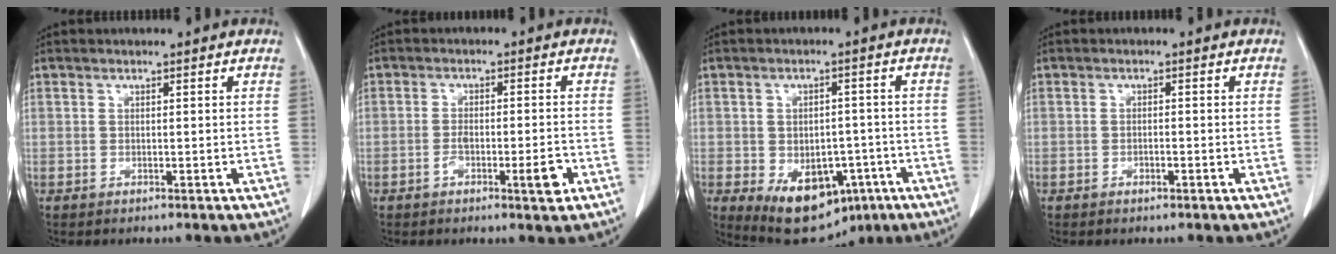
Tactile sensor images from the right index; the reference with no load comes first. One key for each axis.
{"total": 4.9, "fx": -2.2, "fy": 1.0, "fz": 4.3, "tx": -0.068, "ty": -0.001, "tz": -0.032}
{"total": 12.7, "fx": -5.9, "fy": 7.8, "fz": 8.0, "tx": -0.122, "ty": 0.000, "tz": -0.074}
{"total": 0.9, "fx": -0.5, "fy": 0.3, "fz": 0.7, "tx": -0.015, "ty": 0.001, "tz": -0.007}